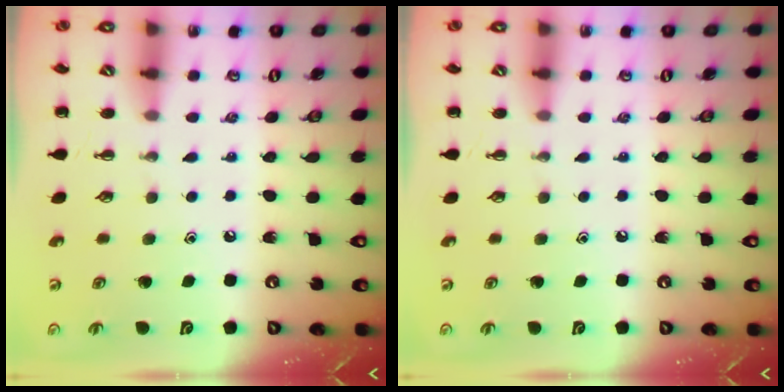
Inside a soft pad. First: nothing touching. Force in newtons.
{"total": 0.0}